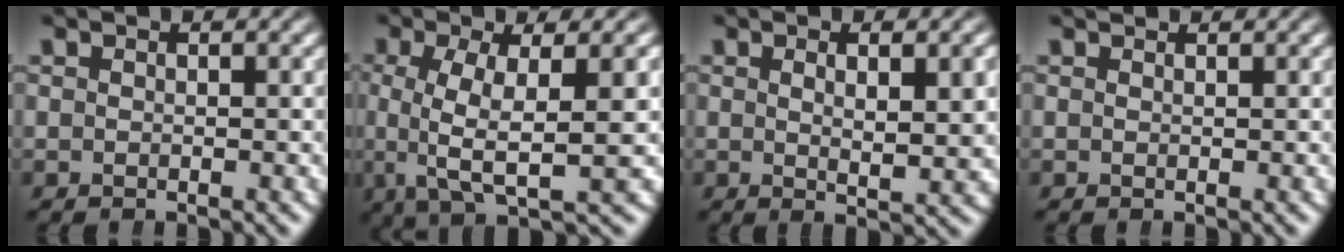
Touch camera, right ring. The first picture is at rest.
{"total": 6.6, "force": [-0.4, 2.4, 6.2], "torque": [-0.115, -0.017, 0.000]}
{"total": 2.7, "force": [0.6, 0.0, 2.7], "torque": [-0.040, -0.010, 0.014]}
{"total": 1.0, "force": [0.9, -0.3, 0.0], "torque": [0.009, 0.002, 0.015]}